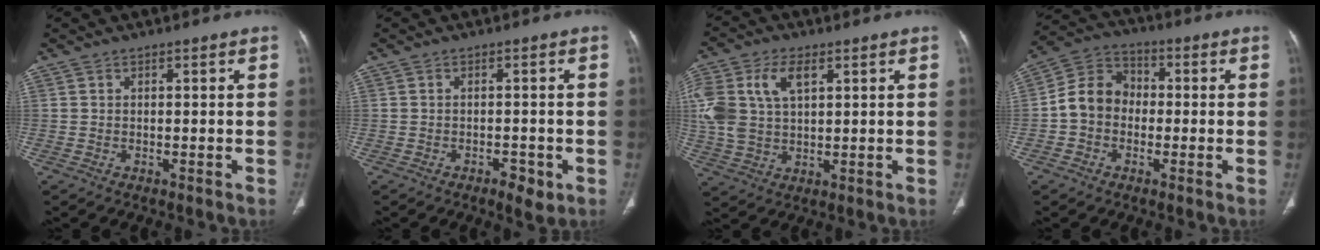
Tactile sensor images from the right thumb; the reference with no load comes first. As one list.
[{"total": 3.2, "force": [-1.5, 1.4, 2.5], "torque": [-0.032, 0.002, -0.018]}, {"total": 13.7, "force": [4.3, 8.4, 9.9], "torque": [-0.230, 0.004, 0.088]}, {"total": 8.9, "force": [-1.2, 7.5, 4.7], "torque": [-0.069, 0.035, -0.038]}]